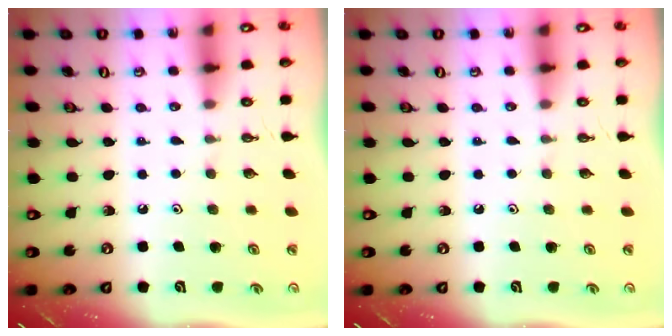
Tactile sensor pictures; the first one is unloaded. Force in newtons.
{"total": 0.0}